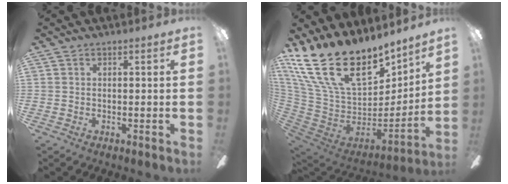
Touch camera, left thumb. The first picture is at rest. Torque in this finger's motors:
{"motor_torque": [3.10, 1.90, 1.45, -1.32, 0.42]}